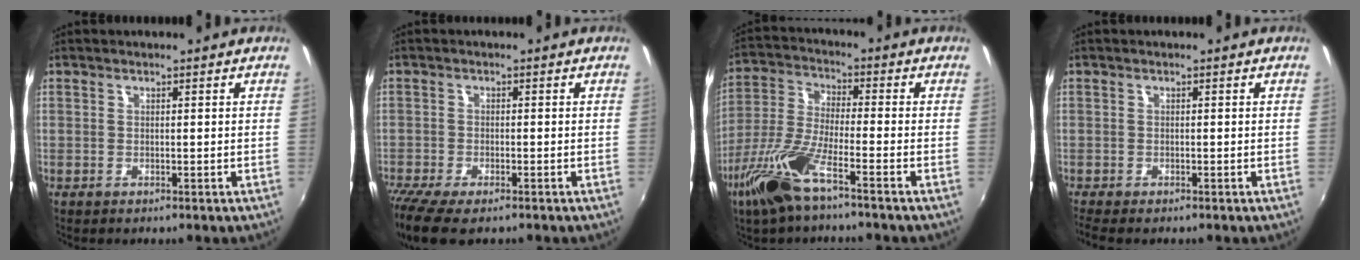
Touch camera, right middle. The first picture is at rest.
{"total": 8.6, "force": [-6.5, 2.5, 5.1], "torque": [-0.127, -0.041, -0.119]}
{"total": 11.7, "force": [-7.0, 2.0, 9.2], "torque": [-0.206, -0.015, -0.141]}
{"total": 2.8, "force": [-2.4, 0.6, 1.5], "torque": [-0.030, -0.018, -0.038]}